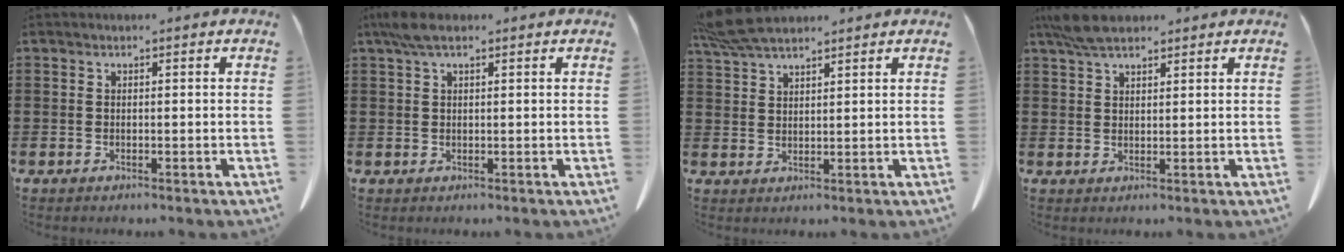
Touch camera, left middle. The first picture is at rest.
{"total": 3.3, "force": [2.1, 1.2, 2.2], "torque": [-0.051, 0.004, 0.039]}
{"total": 6.5, "force": [5.4, 1.4, 3.3], "torque": [-0.080, -0.007, 0.105]}
{"total": 4.9, "force": [4.0, 1.6, 2.5], "torque": [-0.059, -0.001, 0.077]}